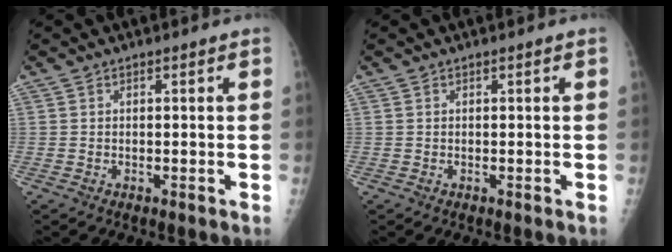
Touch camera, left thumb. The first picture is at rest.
{"total": 0.0}